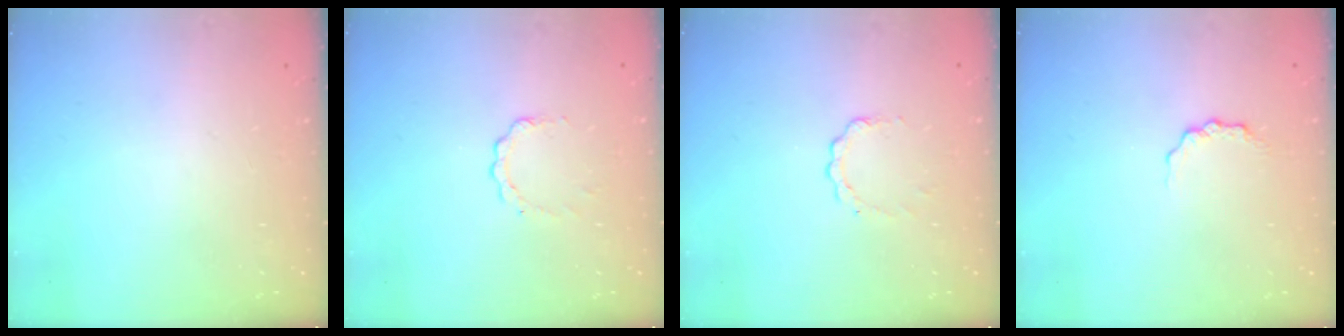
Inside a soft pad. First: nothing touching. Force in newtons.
{"total": 2.5, "press": 2.5, "slide": 0.3}
{"total": 2.5, "press": 2.5, "slide": 0.3}
{"total": 3.6, "press": 3.5, "slide": 0.5}